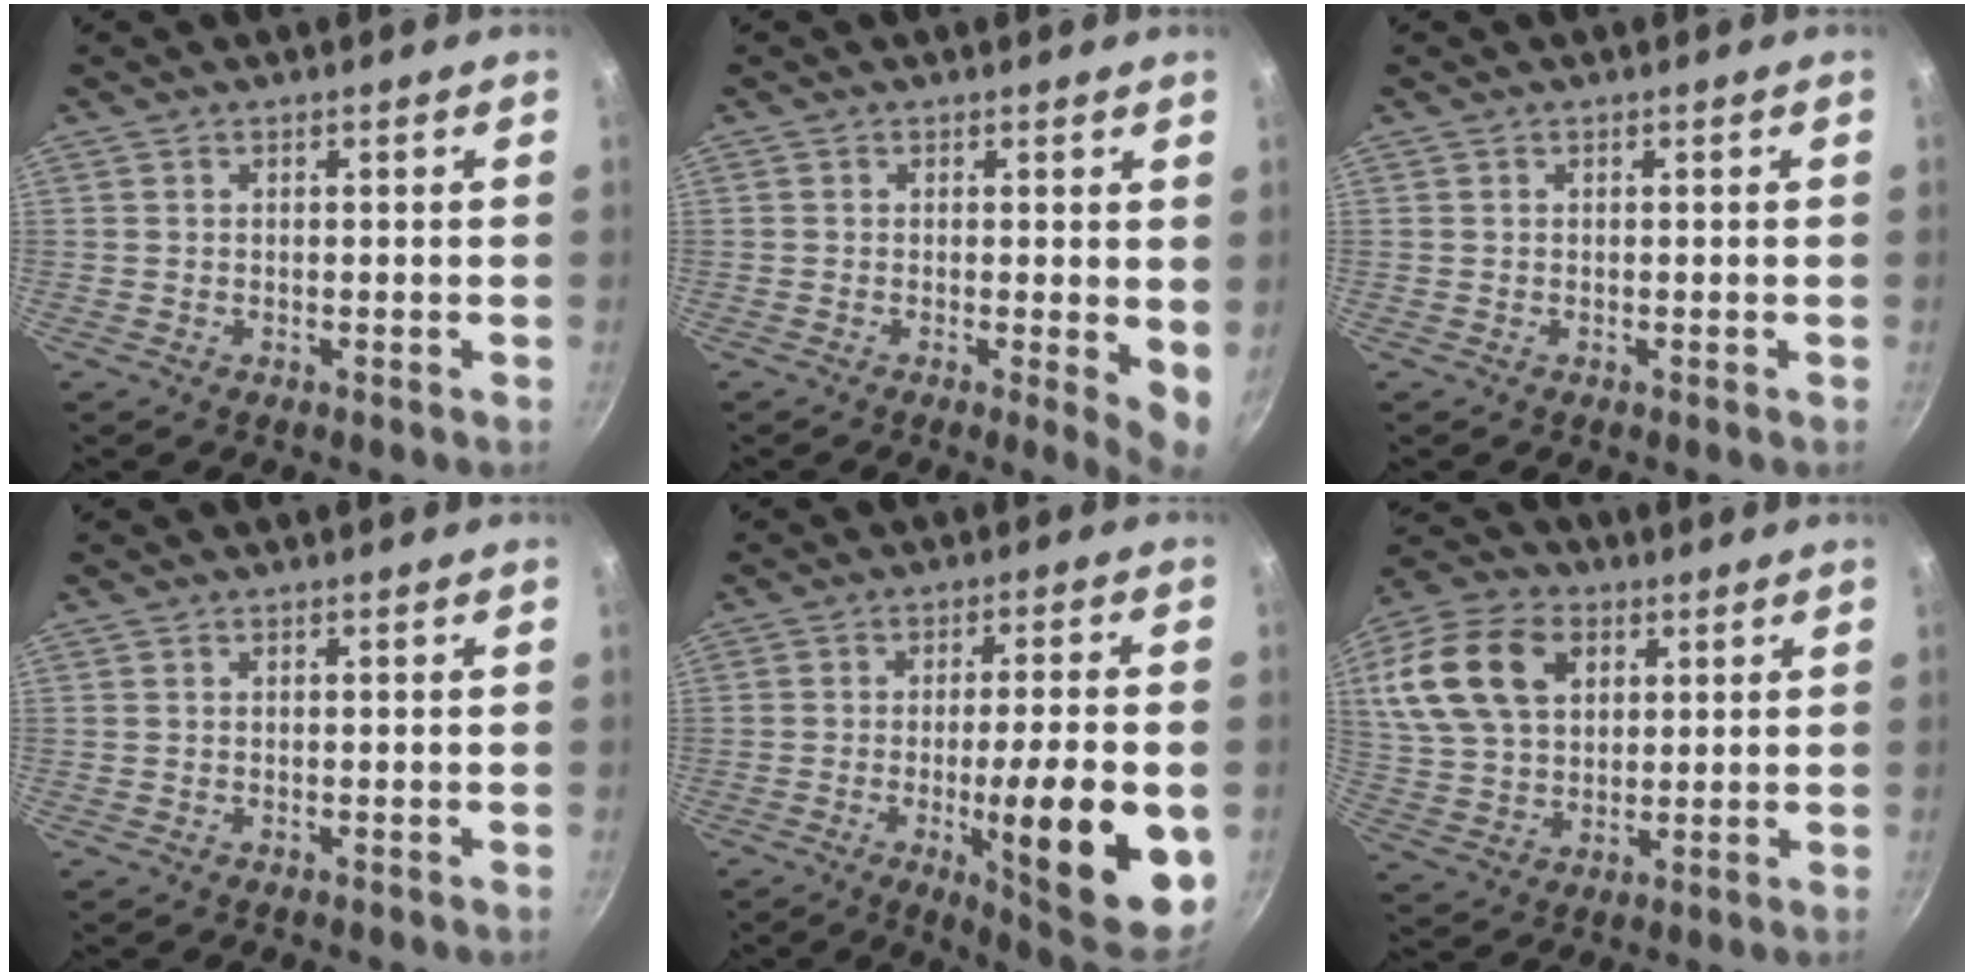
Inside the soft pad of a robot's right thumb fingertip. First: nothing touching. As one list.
[{"total": 4.8, "force": [0.2, 1.2, 4.7], "torque": [-0.061, -0.016, 0.000]}, {"total": 0.0}, {"total": 0.0}, {"total": 18.9, "force": [-4.5, 3.9, 17.9], "torque": [-0.232, 0.006, -0.060]}, {"total": 18.1, "force": [5.9, 12.6, 11.6], "torque": [-0.206, 0.005, 0.105]}]